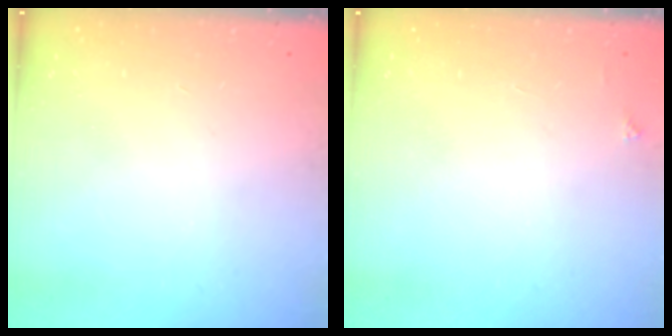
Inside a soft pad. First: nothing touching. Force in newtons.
{"total": 2.0, "press": 2.0, "slide": 0.3}